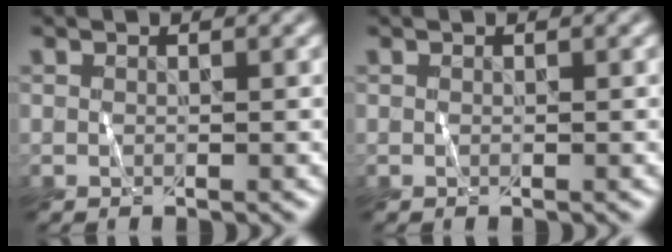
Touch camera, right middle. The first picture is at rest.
{"total": 0.0}